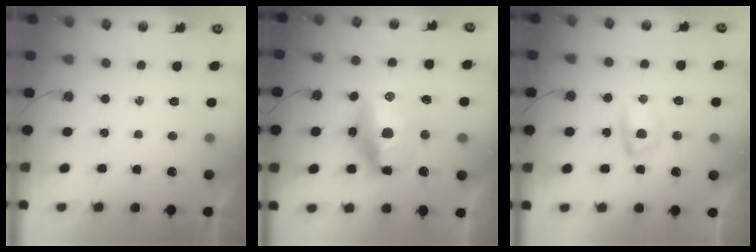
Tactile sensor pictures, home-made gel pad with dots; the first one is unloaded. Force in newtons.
{"total": 16.1, "press": 16.1, "slide": 1.5}
{"total": 10.4, "press": 6.3, "slide": 8.3}